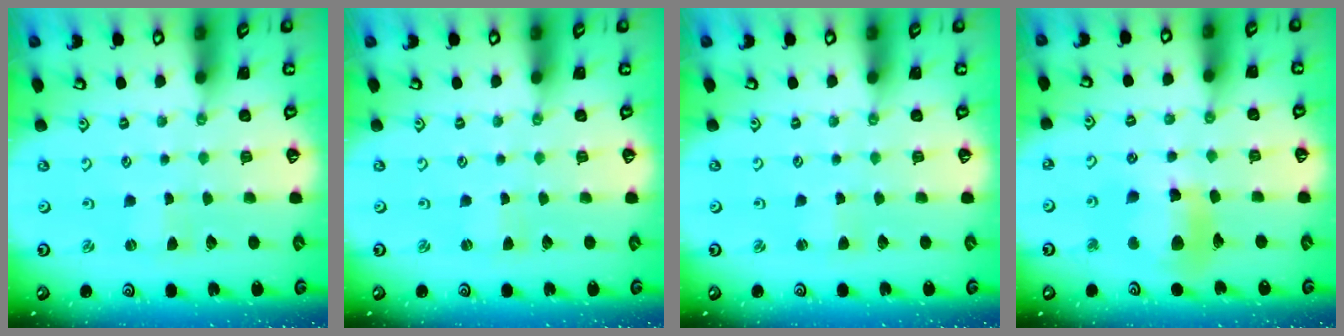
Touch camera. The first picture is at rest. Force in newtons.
{"total": 0.0}
{"total": 1.7, "press": 1.7, "slide": 0.4}
{"total": 13.1, "press": 13.0, "slide": 1.5}